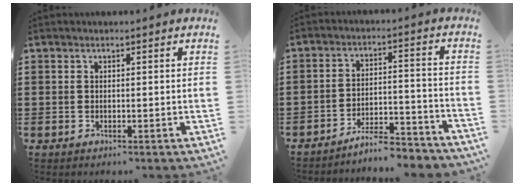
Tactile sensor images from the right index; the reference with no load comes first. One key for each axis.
{"total": 6.3, "fx": -5.9, "fy": 0.6, "fz": 2.0, "tx": -0.037, "ty": 0.007, "tz": -0.114}